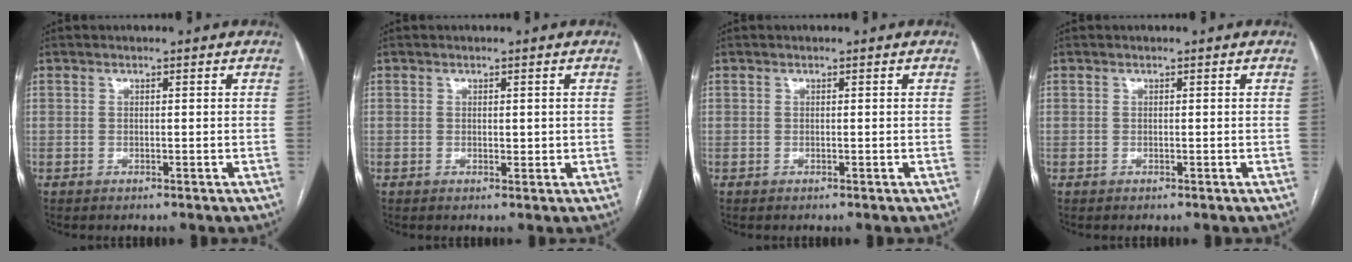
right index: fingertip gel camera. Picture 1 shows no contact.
{"total": 1.3, "force": [0.2, 0.7, 1.0], "torque": [-0.013, -0.003, 0.004]}
{"total": 0.0}
{"total": 0.0}